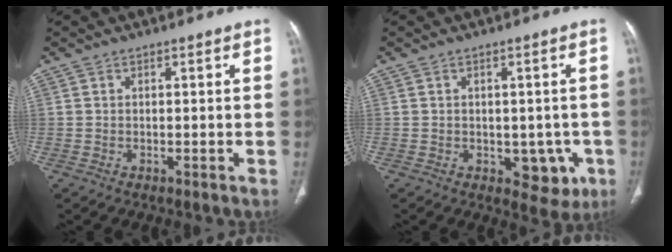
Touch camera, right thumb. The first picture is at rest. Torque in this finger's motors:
{"motor_torque": [0.77, 0.72, -0.23, 0.09, 0.02]}